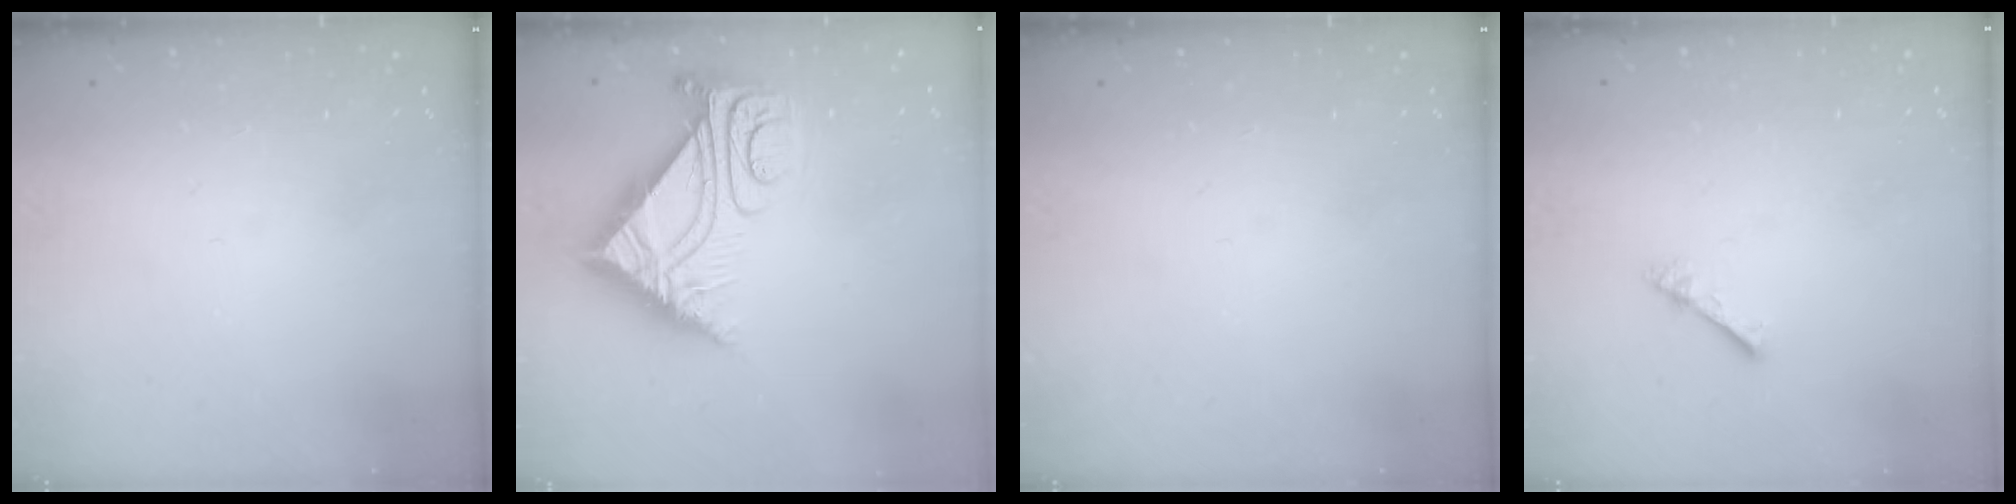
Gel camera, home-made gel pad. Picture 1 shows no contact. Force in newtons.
{"total": 10.3, "press": 10.2, "slide": 1.2}
{"total": 0.0}
{"total": 1.0, "press": 1.0, "slide": 0.3}